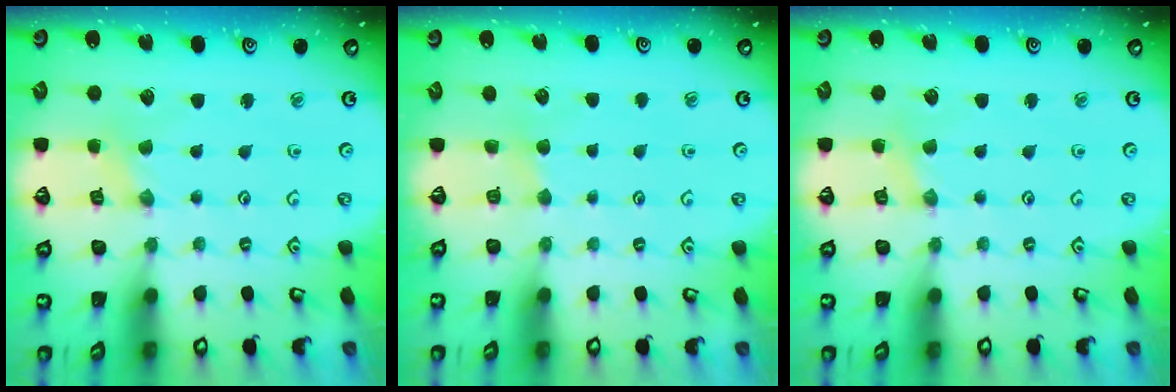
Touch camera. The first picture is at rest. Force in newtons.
{"total": 2.5, "press": 2.5, "slide": 0.3}
{"total": 2.2, "press": 2.2, "slide": 0.4}